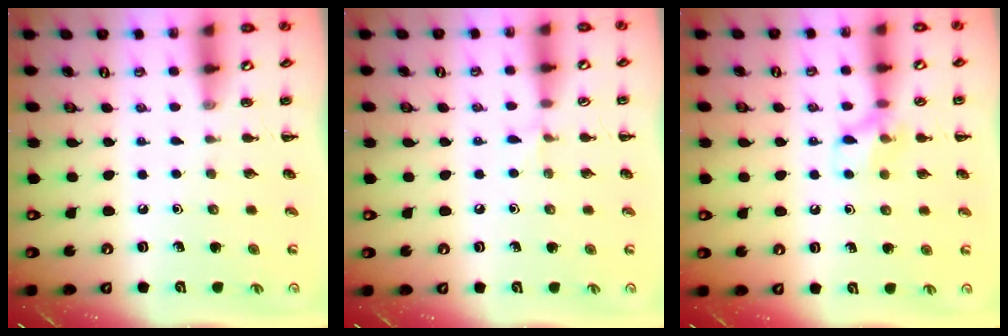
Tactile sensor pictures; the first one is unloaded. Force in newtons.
{"total": 3.9, "press": 3.6, "slide": 1.4}
{"total": 8.6, "press": 8.5, "slide": 1.5}